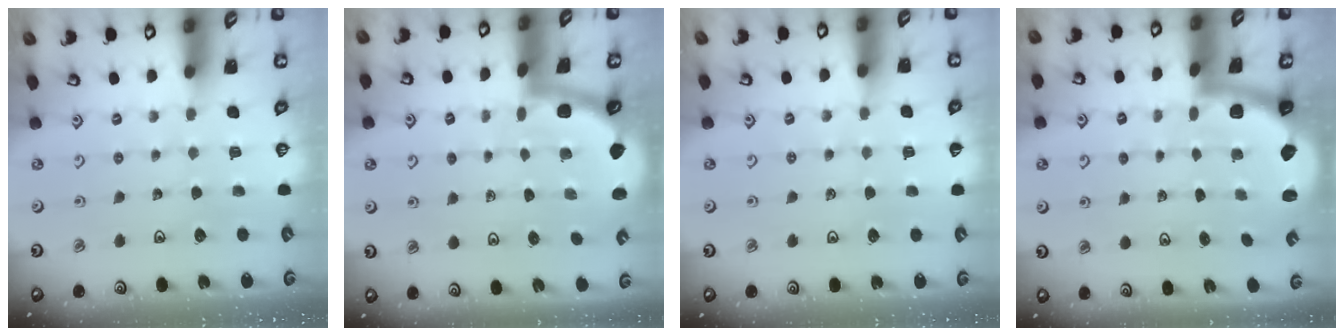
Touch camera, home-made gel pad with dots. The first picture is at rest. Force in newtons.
{"total": 1.9, "press": 1.9, "slide": 0.0}
{"total": 2.0, "press": 2.0, "slide": 0.3}
{"total": 1.8, "press": 1.8, "slide": 0.5}